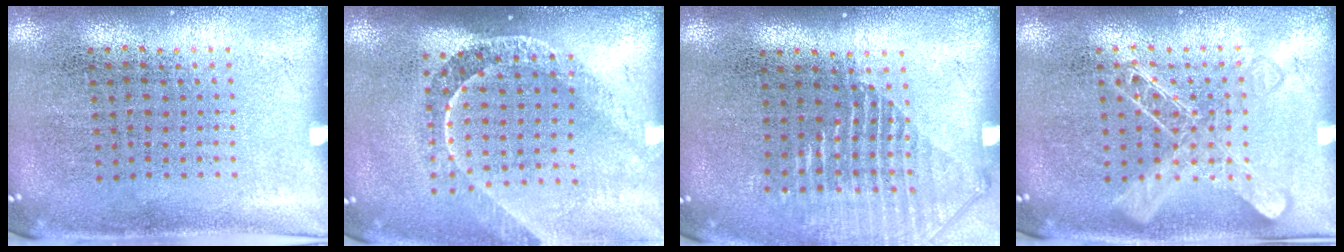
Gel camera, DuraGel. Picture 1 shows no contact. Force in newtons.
{"total": 2.2, "press": 1.6, "slide": 1.4}
{"total": 1.4, "press": 1.3, "slide": 0.6}
{"total": 2.1, "press": 2.1, "slide": 0.5}